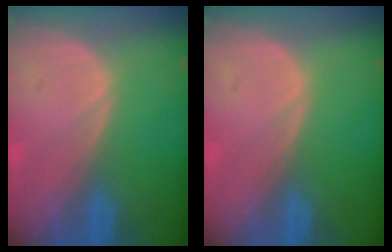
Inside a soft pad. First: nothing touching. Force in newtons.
{"total": 0.0}